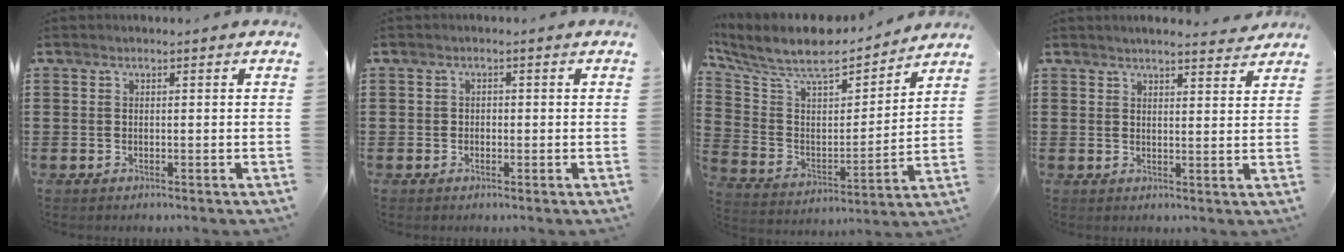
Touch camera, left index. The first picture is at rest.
{"total": 0.8, "force": [-0.1, 0.7, 0.4], "torque": [-0.010, 0.003, -0.004]}
{"total": 9.6, "force": [8.3, 2.3, 4.2], "torque": [-0.120, -0.060, 0.142]}
{"total": 2.8, "force": [2.7, -0.1, 0.4], "torque": [-0.016, -0.009, 0.051]}